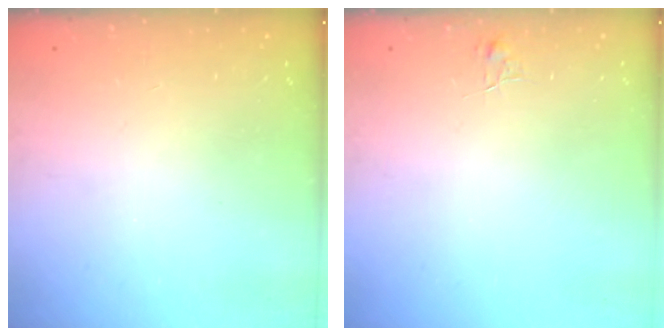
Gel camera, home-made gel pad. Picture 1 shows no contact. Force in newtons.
{"total": 4.6, "press": 4.6, "slide": 0.4}